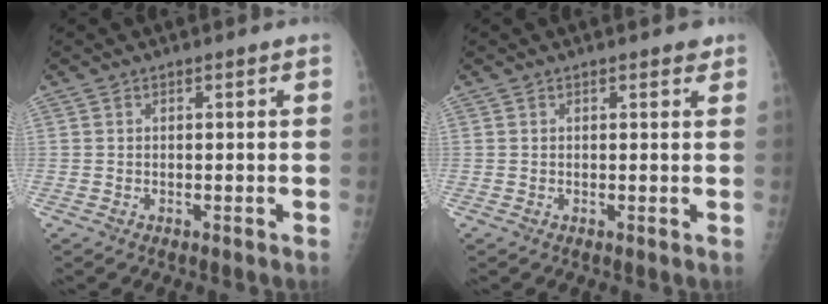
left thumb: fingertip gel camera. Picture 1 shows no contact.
{"total": 1.2, "force": [0.9, 0.6, 0.6], "torque": [0.001, -0.003, 0.006]}